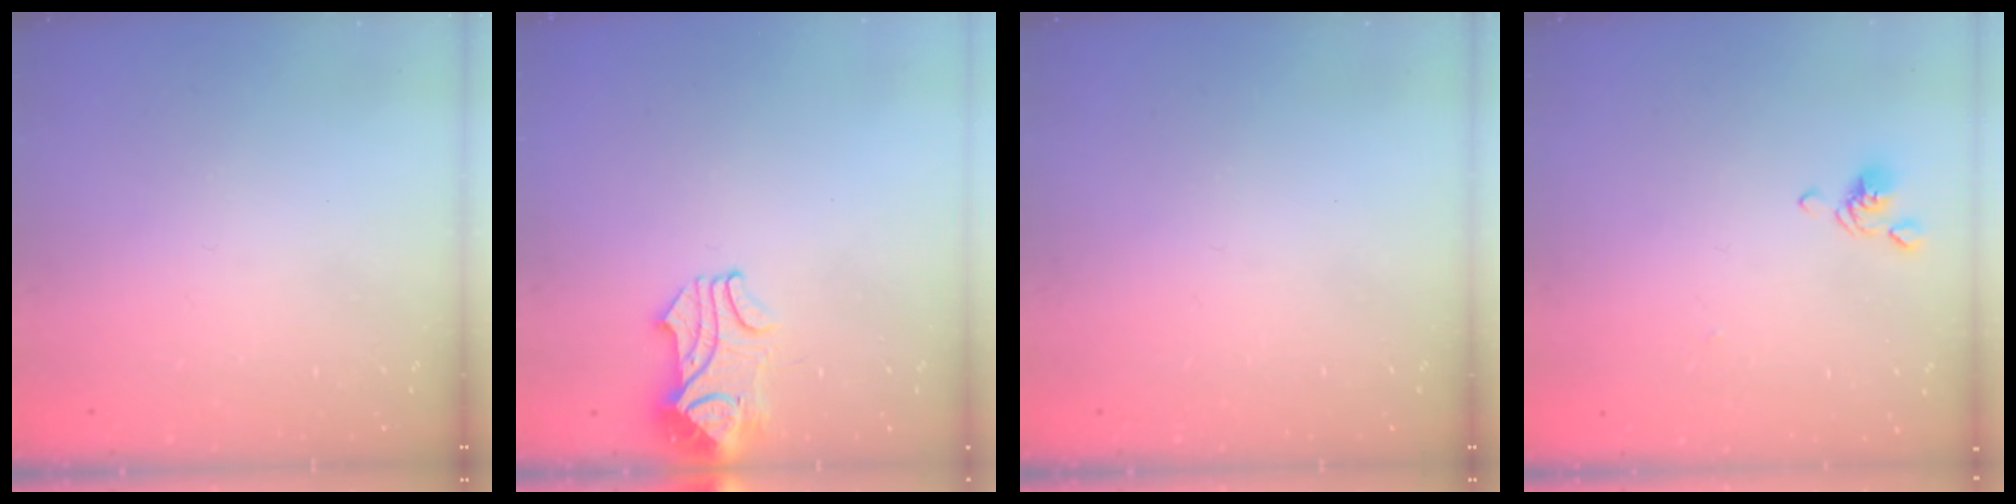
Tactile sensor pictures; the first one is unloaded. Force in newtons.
{"total": 2.2, "press": 2.2, "slide": 0.6}
{"total": 0.0}
{"total": 2.6, "press": 2.5, "slide": 0.7}